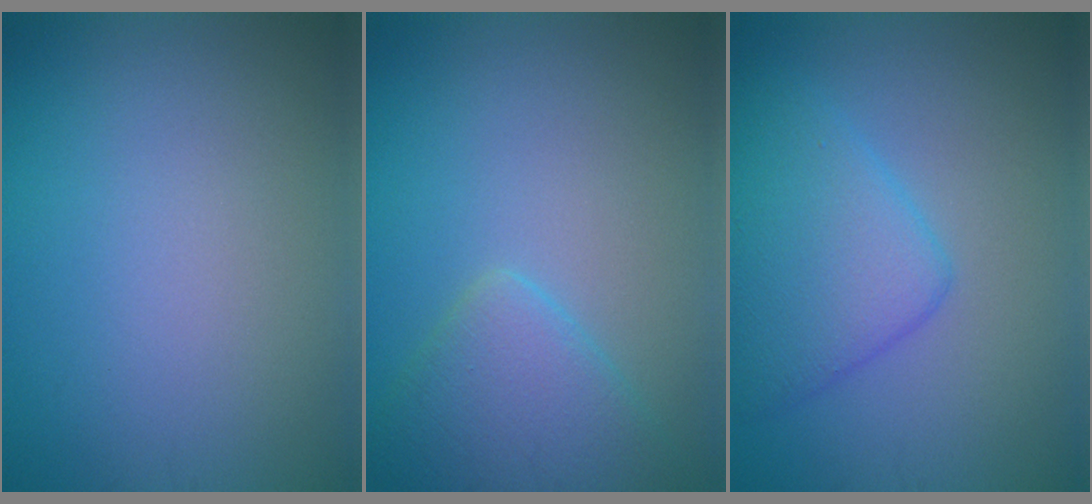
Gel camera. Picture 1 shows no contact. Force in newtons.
{"total": 4.0, "press": 4.0, "slide": 0.3}
{"total": 5.3, "press": 5.3, "slide": 0.2}